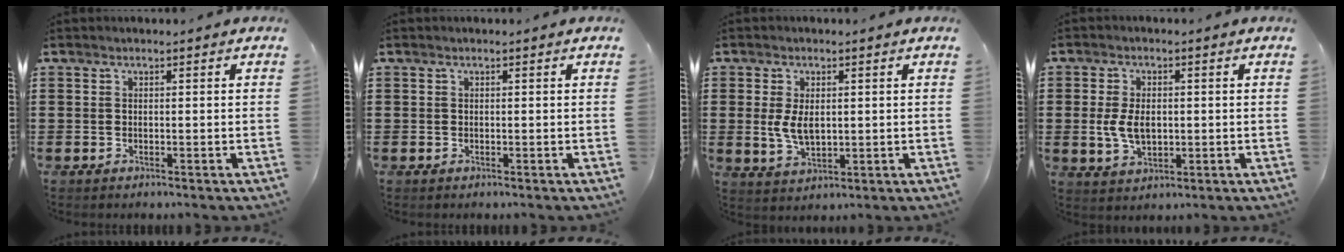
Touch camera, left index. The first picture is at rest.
{"total": 0.0}
{"total": 4.9, "force": [0.5, 2.8, 4.0], "torque": [-0.087, -0.001, 0.003]}
{"total": 5.4, "force": [0.0, 3.3, 4.3], "torque": [-0.091, 0.001, -0.006]}